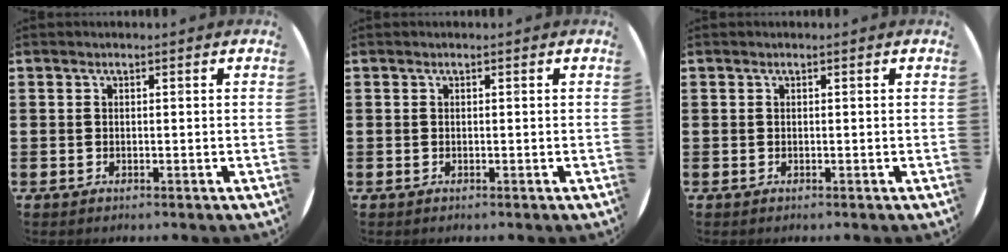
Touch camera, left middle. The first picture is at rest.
{"total": 0.0}
{"total": 0.0}